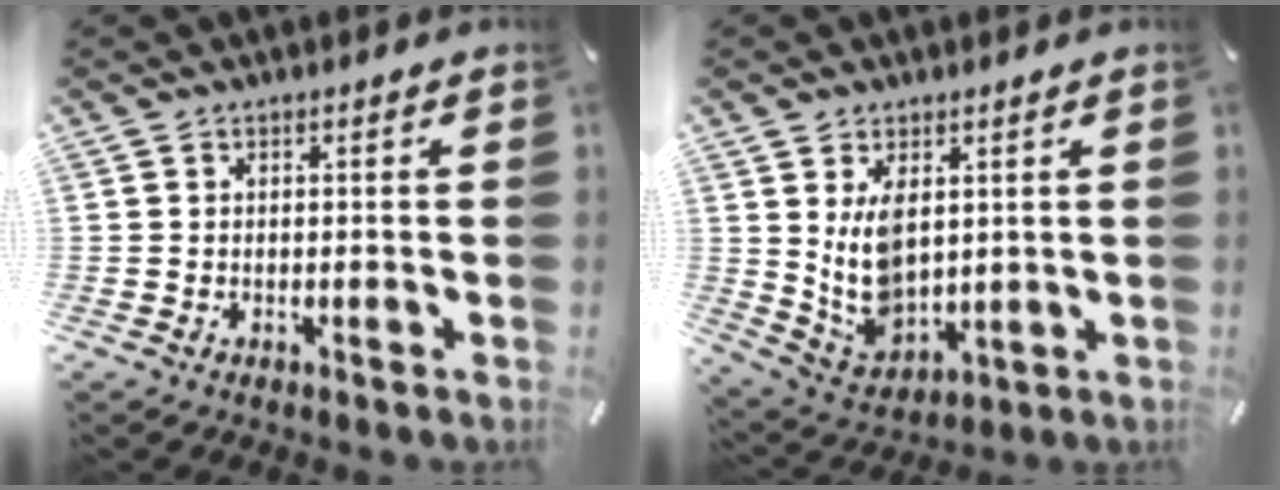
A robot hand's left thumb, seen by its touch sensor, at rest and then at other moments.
{"total": 9.4, "force": [3.4, 6.3, 6.1], "torque": [-0.140, -0.024, 0.062]}